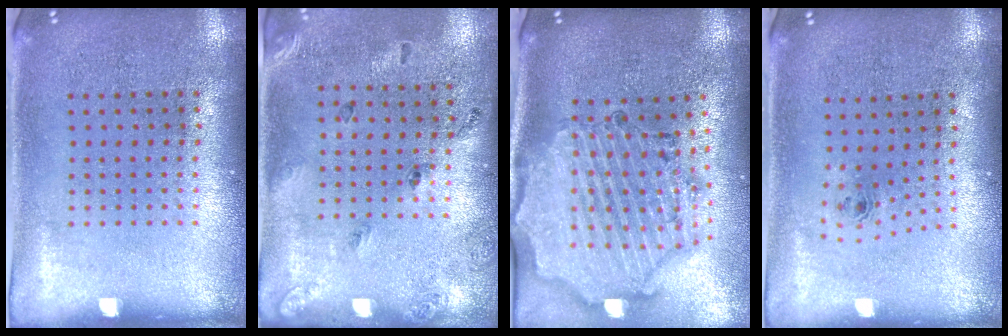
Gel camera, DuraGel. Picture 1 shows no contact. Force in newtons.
{"total": 1.8, "press": 1.1, "slide": 1.5}
{"total": 2.4, "press": 2.3, "slide": 0.7}
{"total": 0.8, "press": 0.3, "slide": 0.7}